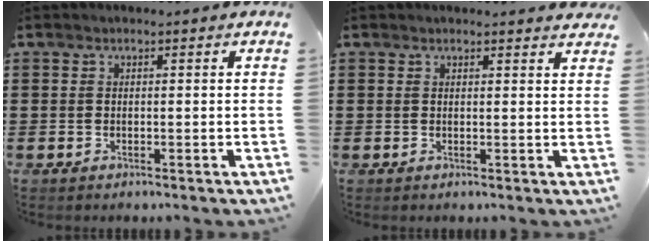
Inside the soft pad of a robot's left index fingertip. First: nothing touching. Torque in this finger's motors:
{"motor_torque": [2.14, 0.00, 0.14, 0.01]}